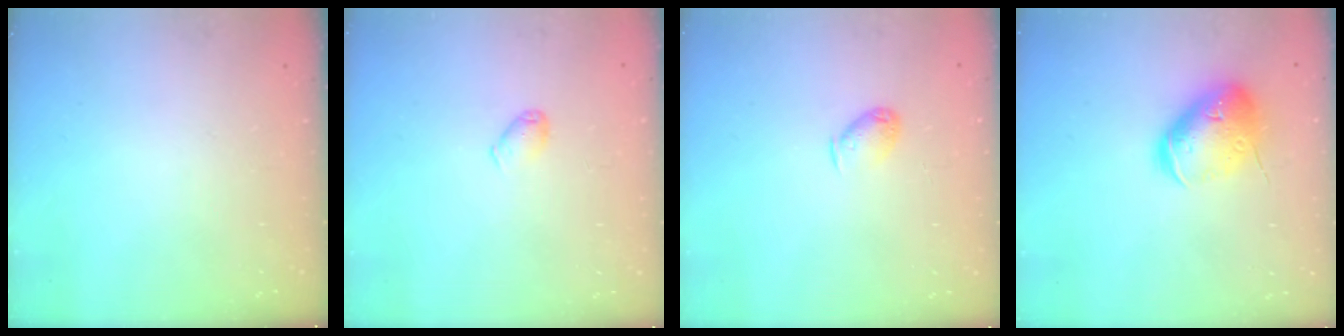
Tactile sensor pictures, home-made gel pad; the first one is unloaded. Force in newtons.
{"total": 3.7, "press": 3.7, "slide": 0.6}
{"total": 6.5, "press": 6.4, "slide": 1.3}
{"total": 16.3, "press": 16.1, "slide": 2.6}